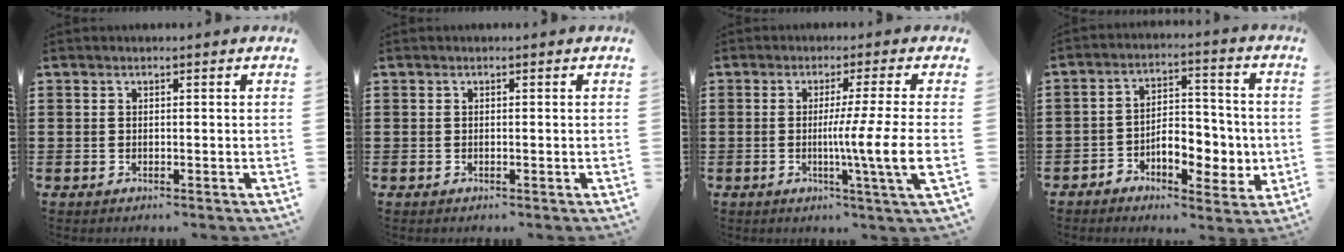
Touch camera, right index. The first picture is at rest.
{"total": 0.0}
{"total": 9.4, "force": [-1.2, -1.3, 9.2], "torque": [-0.159, -0.026, -0.030]}
{"total": 7.1, "force": [-2.5, 4.5, 4.9], "torque": [-0.072, 0.008, -0.047]}